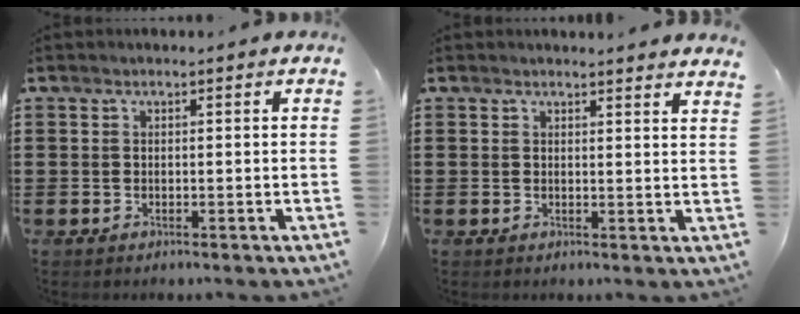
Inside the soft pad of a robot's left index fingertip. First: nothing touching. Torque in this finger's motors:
{"motor_torque": [0.21, 0.17, -0.01, 0.00]}